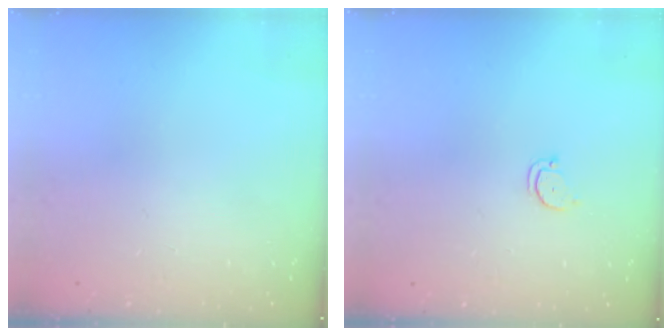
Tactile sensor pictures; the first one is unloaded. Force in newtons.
{"total": 2.2, "press": 2.2, "slide": 0.2}